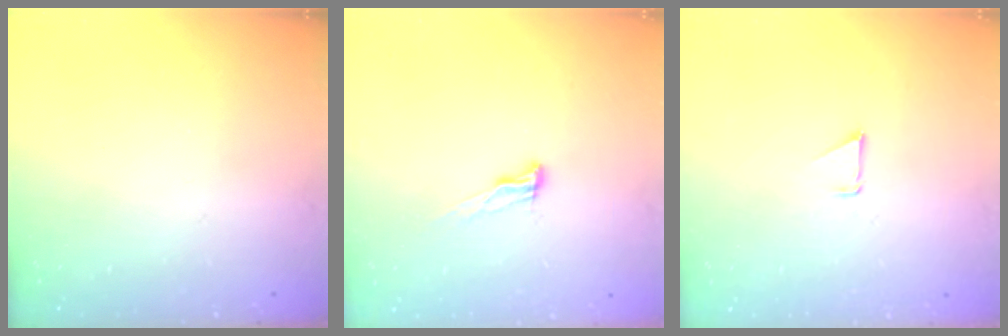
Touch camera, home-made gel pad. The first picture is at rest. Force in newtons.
{"total": 6.2, "press": 6.1, "slide": 0.7}
{"total": 0.8, "press": 0.8, "slide": 0.1}